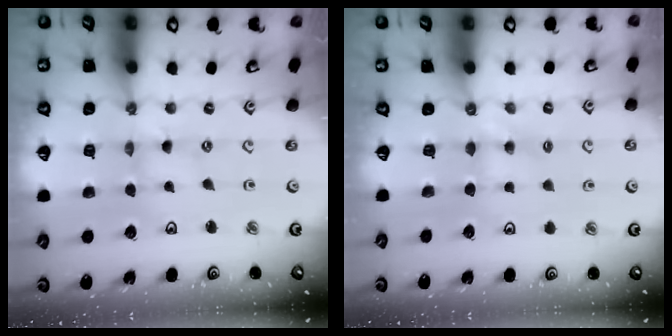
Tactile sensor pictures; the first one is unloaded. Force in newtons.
{"total": 3.7, "press": 3.7, "slide": 0.3}